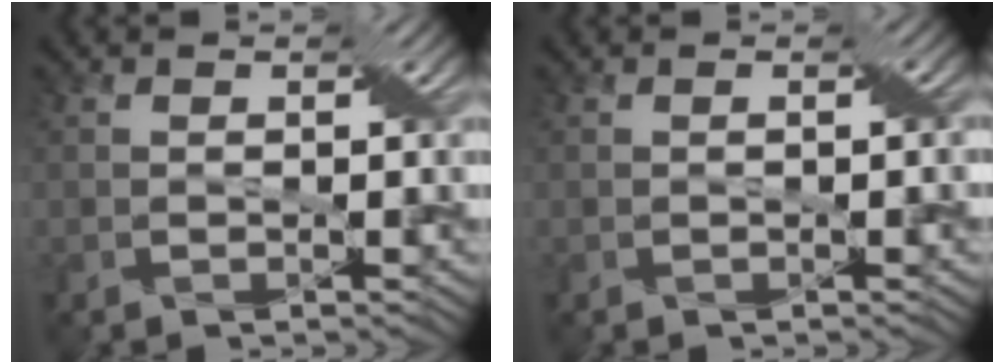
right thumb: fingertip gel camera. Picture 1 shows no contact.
{"total": 0.8, "force": [0.0, 0.0, 0.8], "torque": [-0.013, 0.004, 0.000]}